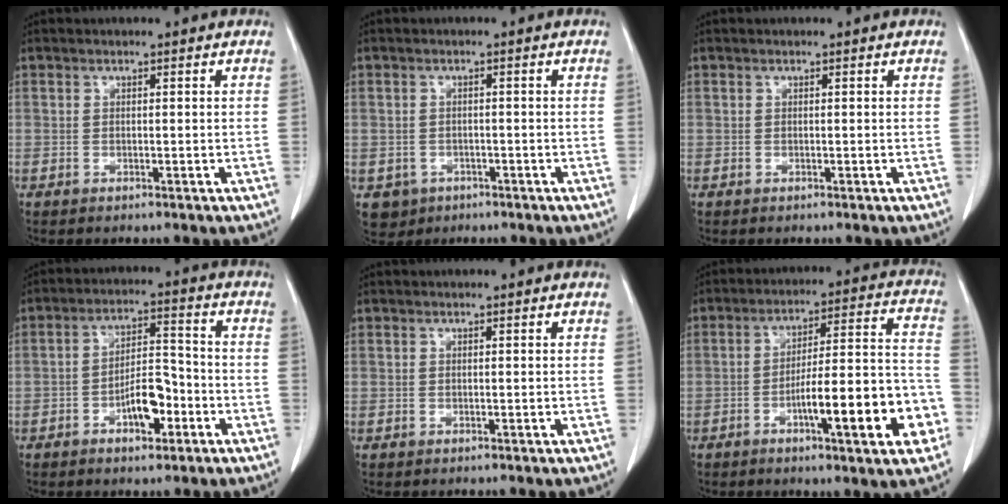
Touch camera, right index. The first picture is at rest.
{"total": 3.6, "force": [-1.5, 3.3, 0.3], "torque": [-0.003, 0.008, -0.017]}
{"total": 0.0}
{"total": 7.3, "force": [-3.2, 2.9, 5.9], "torque": [-0.100, 0.014, -0.051]}
{"total": 0.0}
{"total": 15.6, "force": [-5.8, 2.1, 14.3], "torque": [-0.205, 0.018, -0.082]}